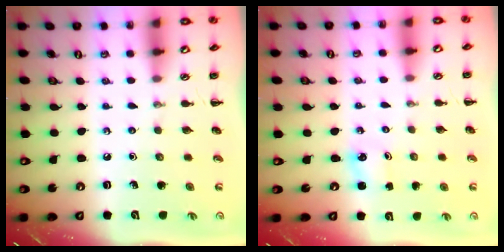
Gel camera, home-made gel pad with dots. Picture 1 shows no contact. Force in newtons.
{"total": 1.4, "press": 1.3, "slide": 0.2}